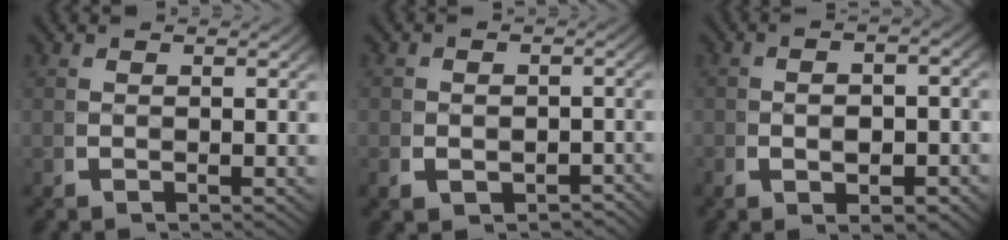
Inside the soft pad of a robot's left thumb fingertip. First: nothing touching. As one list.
[{"total": 3.0, "force": [-1.8, 2.1, 1.1], "torque": [-0.013, -0.017, -0.025]}, {"total": 3.9, "force": [-1.0, 2.1, 3.1], "torque": [-0.044, -0.007, -0.020]}]